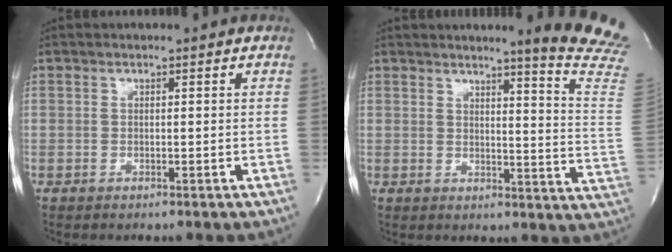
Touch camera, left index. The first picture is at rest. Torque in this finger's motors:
{"motor_torque": [0.14, -0.41, 0.19, 0.05]}